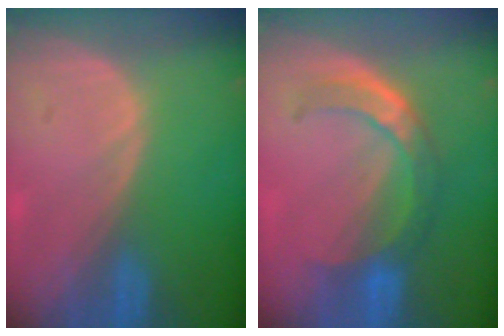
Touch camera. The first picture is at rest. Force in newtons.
{"total": 6.7, "press": 6.2, "slide": 2.5}